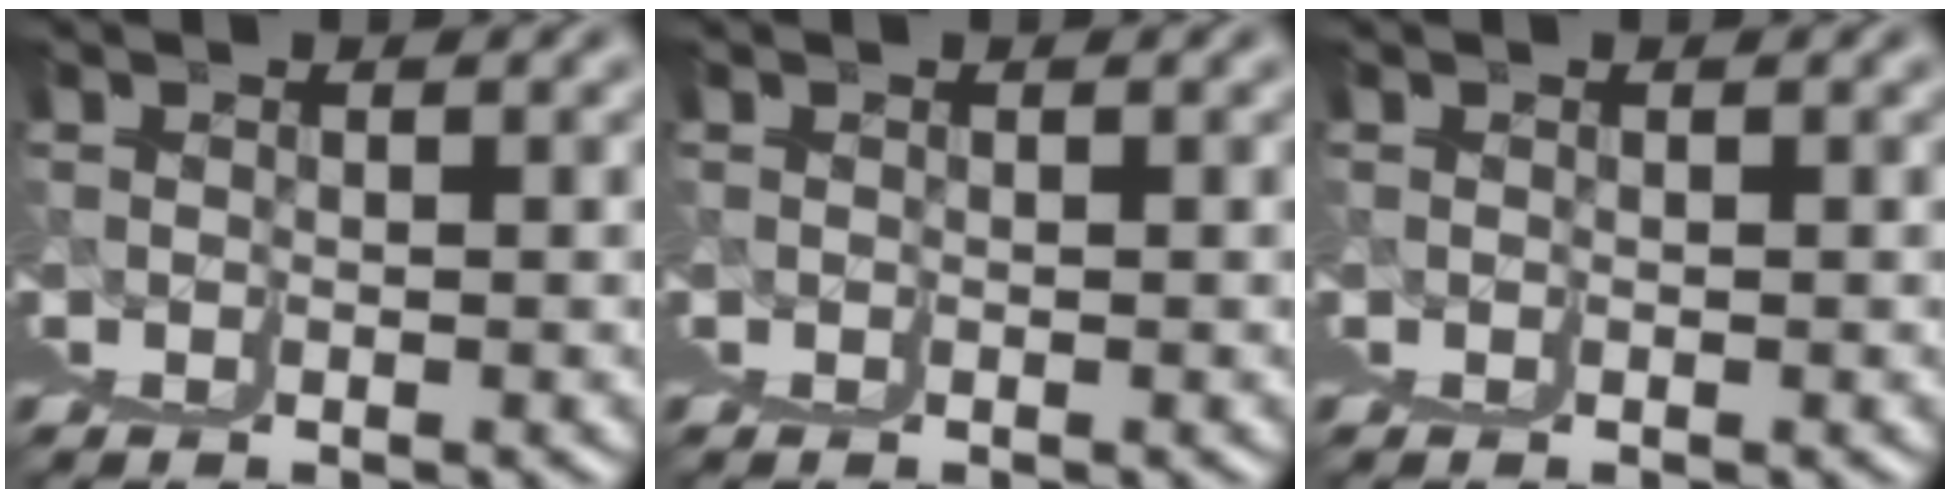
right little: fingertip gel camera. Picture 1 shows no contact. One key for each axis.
{"total": 0.0}
{"total": 0.0}